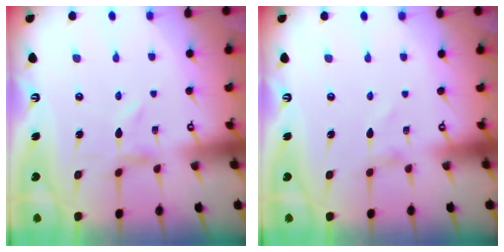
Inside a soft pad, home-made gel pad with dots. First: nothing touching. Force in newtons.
{"total": 1.1, "press": 1.1, "slide": 0.0}